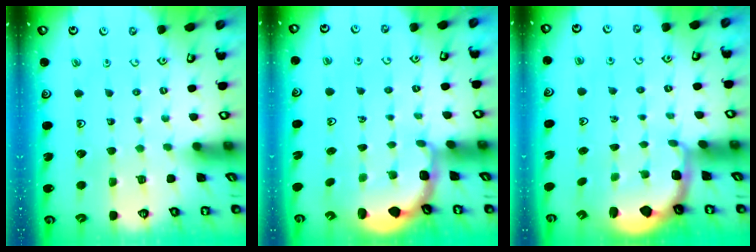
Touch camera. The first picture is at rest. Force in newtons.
{"total": 2.7, "press": 2.1, "slide": 1.7}
{"total": 2.5, "press": 1.2, "slide": 2.2}